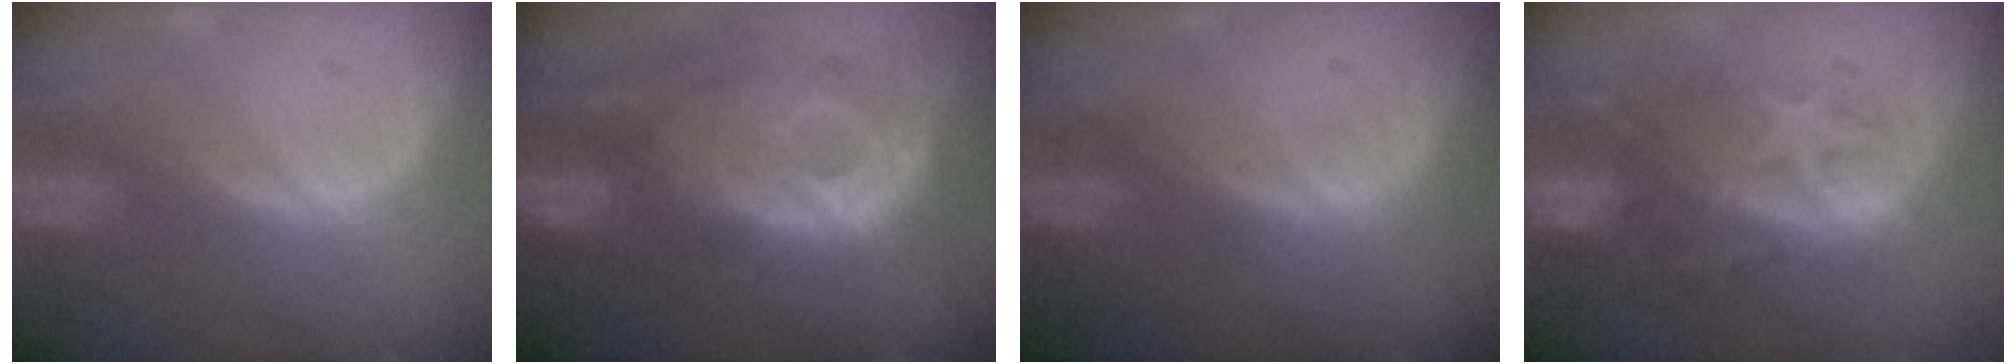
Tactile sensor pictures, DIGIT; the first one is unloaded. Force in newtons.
{"total": 11.8, "press": 10.6, "slide": 5.2}
{"total": 0.0}
{"total": 10.1, "press": 8.8, "slide": 4.9}